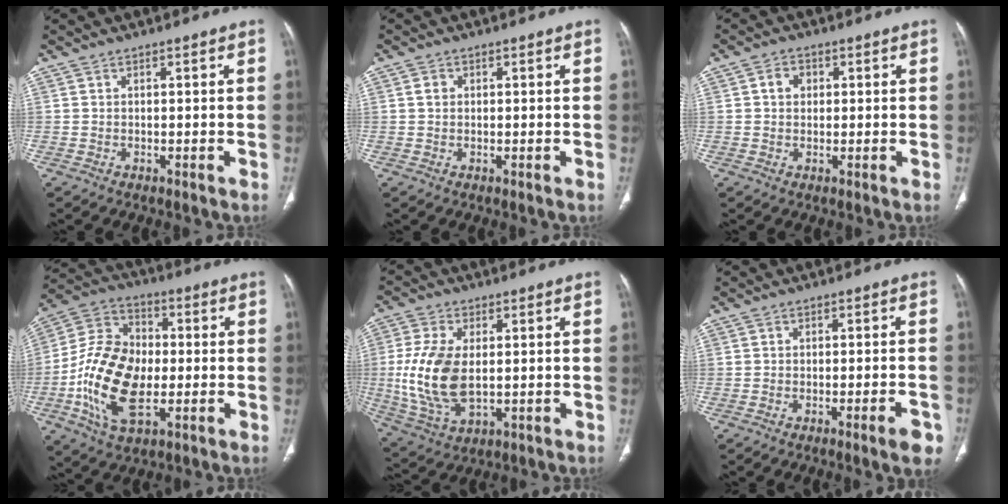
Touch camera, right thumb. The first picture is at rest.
{"total": 1.3, "force": [0.2, 1.1, 0.6], "torque": [-0.006, 0.003, 0.002]}
{"total": 3.0, "force": [0.6, 2.6, 1.5], "torque": [-0.011, 0.007, 0.007]}
{"total": 17.7, "force": [-2.8, 10.6, 13.9], "torque": [-0.260, 0.015, -0.051]}
{"total": 13.8, "force": [0.2, 7.7, 11.4], "torque": [-0.240, -0.008, 0.014]}
{"total": 4.9, "force": [-2.7, 0.7, 4.0], "torque": [-0.042, 0.006, -0.035]}